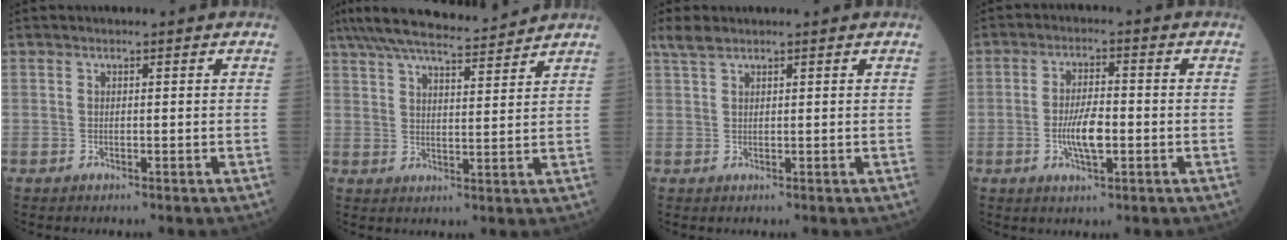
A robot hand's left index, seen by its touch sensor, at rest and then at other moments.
{"total": 12.7, "force": [11.6, 0.9, 5.0], "torque": [-0.094, 0.015, 0.185]}
{"total": 2.9, "force": [2.3, 0.9, 1.4], "torque": [-0.034, 0.016, 0.047]}
{"total": 5.7, "force": [-1.5, 1.6, 5.2], "torque": [-0.104, -0.004, -0.029]}